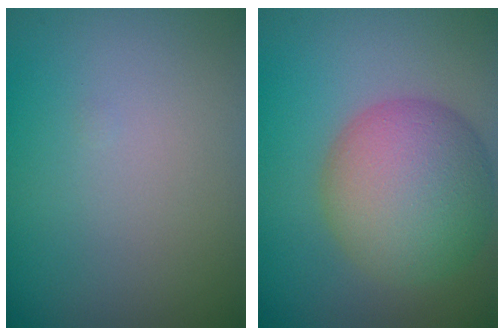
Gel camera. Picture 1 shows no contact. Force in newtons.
{"total": 8.8, "press": 8.8, "slide": 0.4}